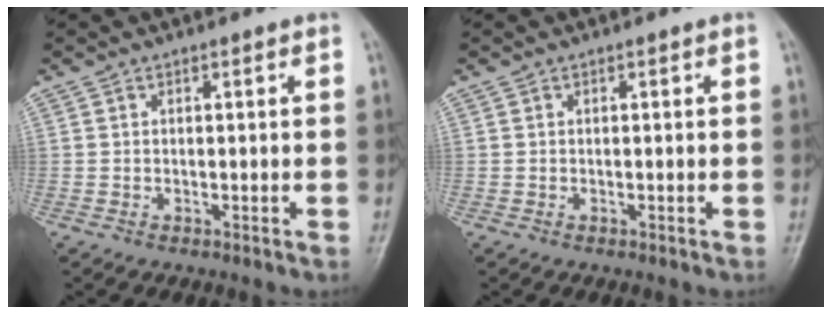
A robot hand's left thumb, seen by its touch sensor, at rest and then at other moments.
{"total": 0.0}